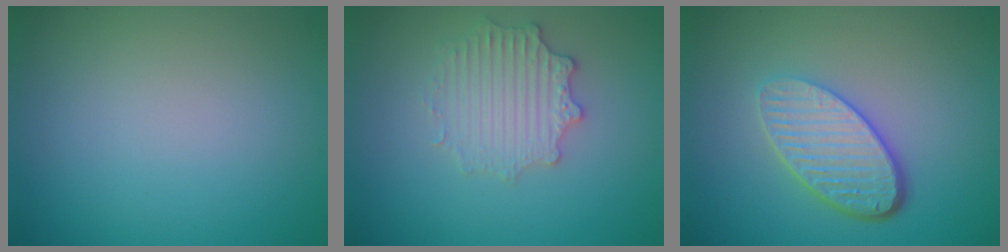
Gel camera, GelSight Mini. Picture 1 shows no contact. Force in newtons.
{"total": 2.7, "press": 2.6, "slide": 0.5}
{"total": 5.2, "press": 3.7, "slide": 3.7}